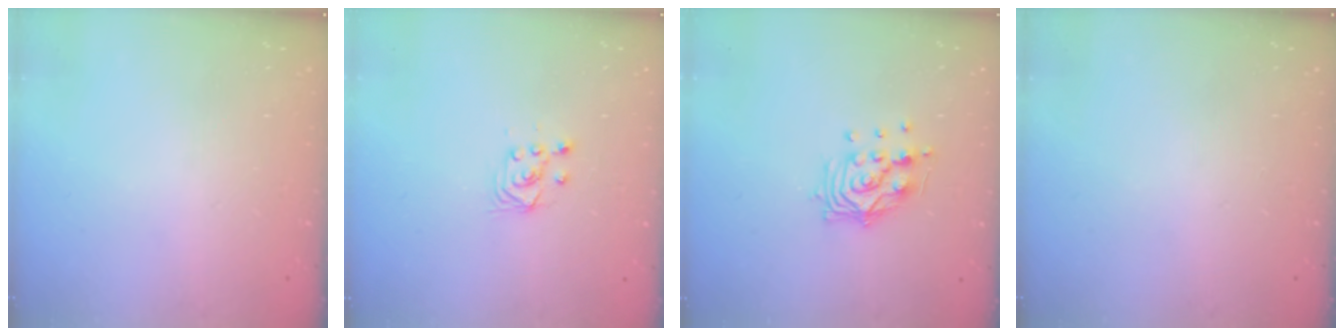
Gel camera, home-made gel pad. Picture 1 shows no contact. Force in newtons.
{"total": 2.9, "press": 2.7, "slide": 1.0}
{"total": 10.8, "press": 10.7, "slide": 1.1}
{"total": 0.0}